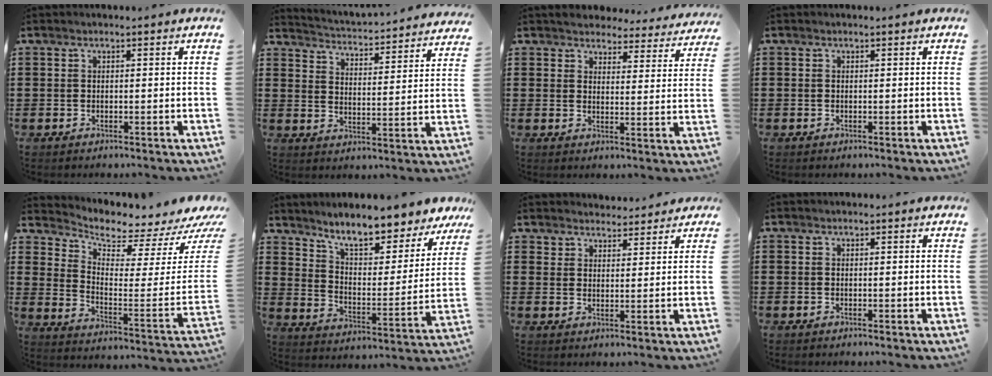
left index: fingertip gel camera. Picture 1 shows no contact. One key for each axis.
{"total": 3.2, "fx": 3.2, "fy": -0.7, "fz": -0.1, "tx": -0.021, "ty": -0.039, "tz": 0.046}
{"total": 3.9, "fx": 3.9, "fy": 0.2, "fz": 0.0, "tx": -0.012, "ty": -0.028, "tz": 0.067}
{"total": 0.0}
{"total": 3.5, "fx": 3.3, "fy": 0.4, "fz": 1.2, "tx": -0.041, "ty": -0.054, "tz": 0.050}
{"total": 8.9, "fx": 8.0, "fy": 0.8, "fz": 3.8, "tx": -0.091, "ty": -0.058, "tz": 0.135}
{"total": 3.9, "fx": 3.7, "fy": 1.2, "fz": 0.0, "tx": -0.014, "ty": -0.008, "tz": 0.071}
{"total": 0.0}